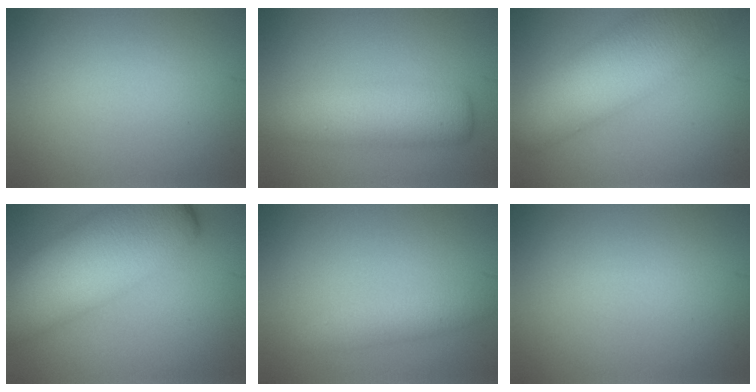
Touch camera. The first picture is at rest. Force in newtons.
{"total": 5.3, "press": 5.3, "slide": 0.1}
{"total": 10.5, "press": 10.5, "slide": 0.8}
{"total": 12.8, "press": 12.8, "slide": 0.5}
{"total": 2.0, "press": 1.9, "slide": 0.2}
{"total": 0.0}